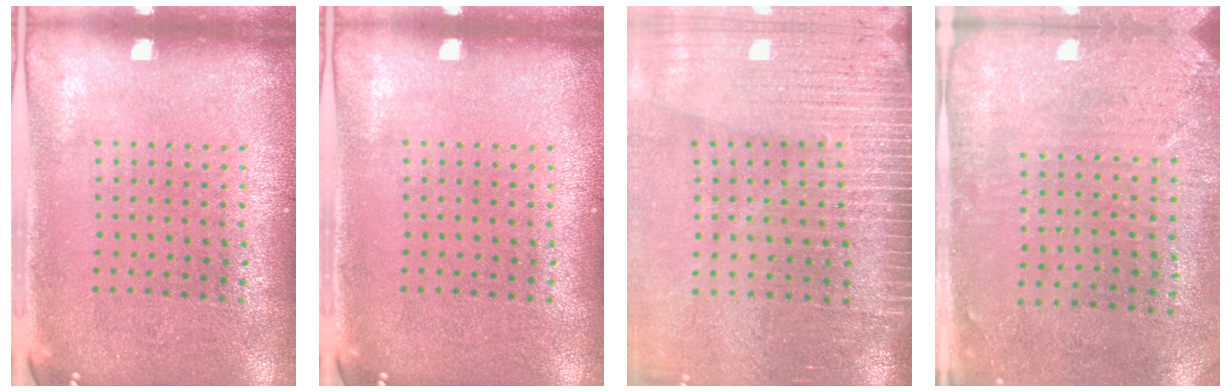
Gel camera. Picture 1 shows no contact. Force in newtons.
{"total": 0.0}
{"total": 4.0, "press": 3.4, "slide": 2.0}
{"total": 3.0, "press": 2.4, "slide": 1.8}